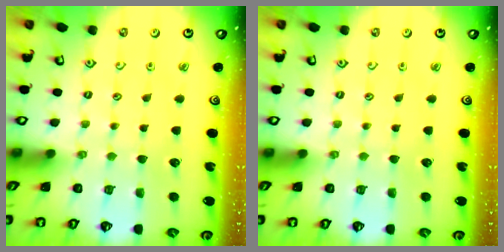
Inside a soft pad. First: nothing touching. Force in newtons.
{"total": 0.0}